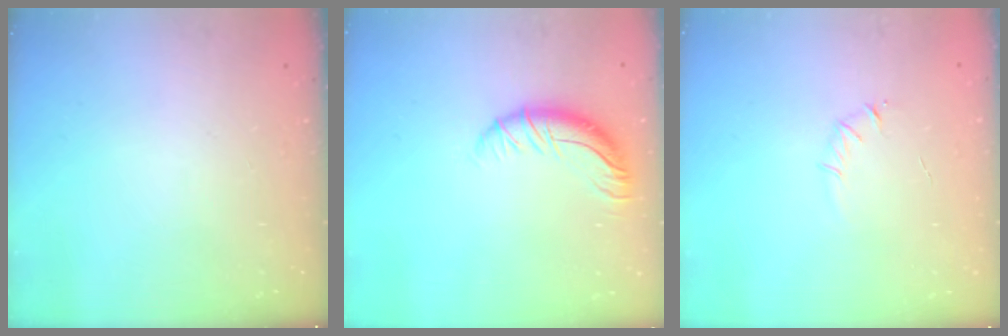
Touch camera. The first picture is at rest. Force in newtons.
{"total": 10.3, "press": 10.3, "slide": 0.4}
{"total": 3.3, "press": 3.1, "slide": 1.1}